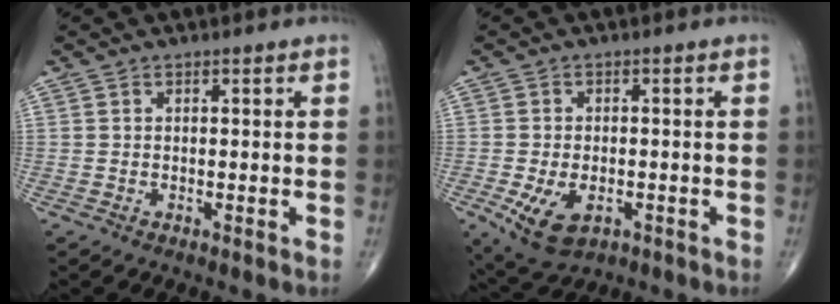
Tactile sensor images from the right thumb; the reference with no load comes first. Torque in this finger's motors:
{"motor_torque": [-0.06, 0.38, 0.42, 0.22, 0.05]}